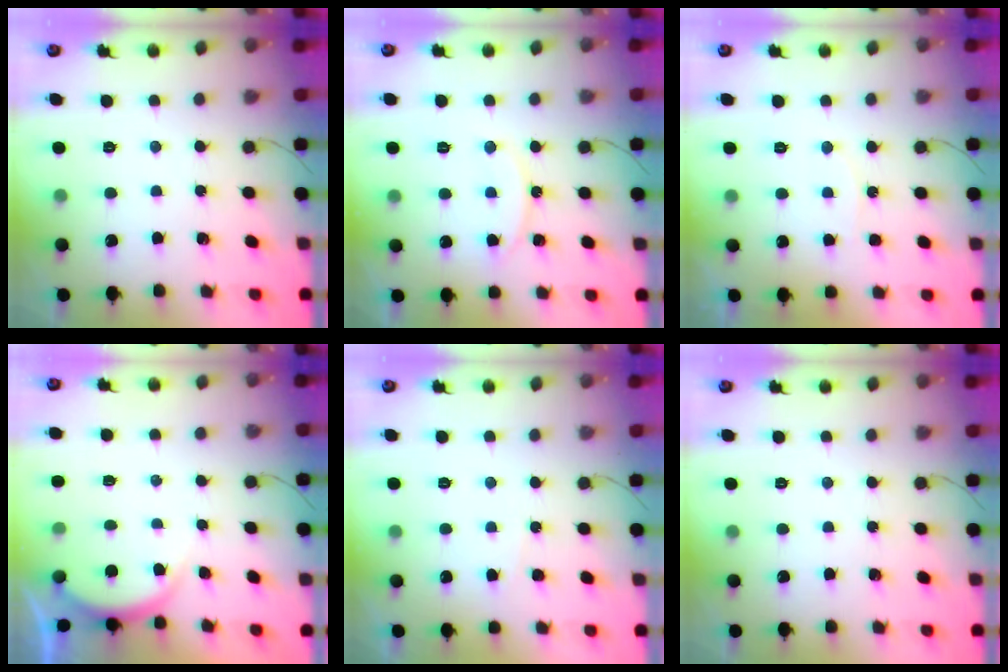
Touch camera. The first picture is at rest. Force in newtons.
{"total": 10.5, "press": 10.5, "slide": 0.6}
{"total": 6.5, "press": 6.2, "slide": 2.1}
{"total": 3.0, "press": 2.9, "slide": 0.5}
{"total": 5.5, "press": 5.5, "slide": 0.5}
{"total": 0.0}